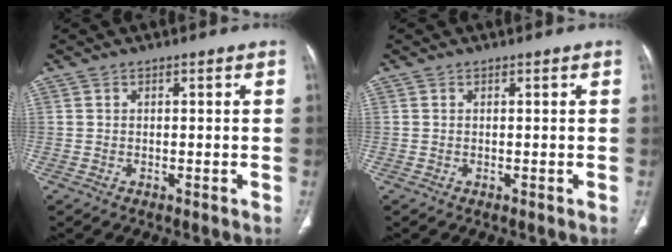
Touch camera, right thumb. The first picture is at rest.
{"total": 0.0}